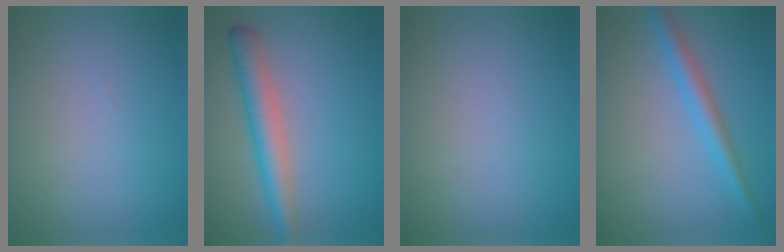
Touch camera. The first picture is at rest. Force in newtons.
{"total": 4.2, "press": 4.2, "slide": 0.1}
{"total": 0.0}
{"total": 2.7, "press": 2.7, "slide": 0.2}